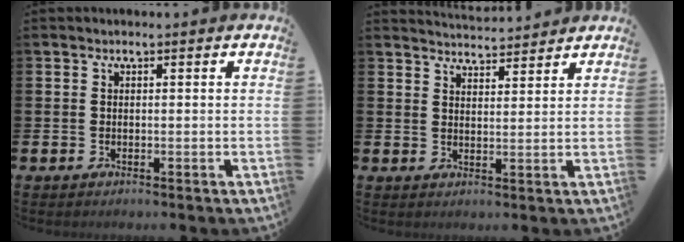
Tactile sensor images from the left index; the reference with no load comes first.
{"total": 3.9, "force": [3.8, 0.2, -0.2], "torque": [-0.003, -0.023, 0.070]}